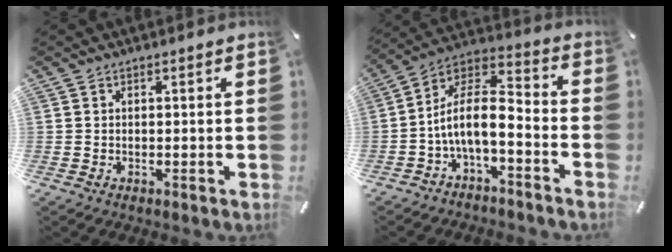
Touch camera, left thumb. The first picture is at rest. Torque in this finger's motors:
{"motor_torque": [0.00, 1.45, 1.45, 0.42, 0.51]}